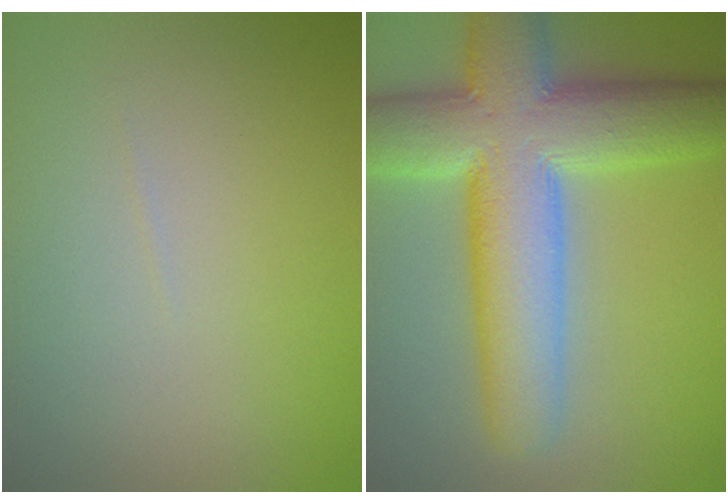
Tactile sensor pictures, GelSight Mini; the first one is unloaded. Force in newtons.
{"total": 12.0, "press": 12.0, "slide": 0.6}